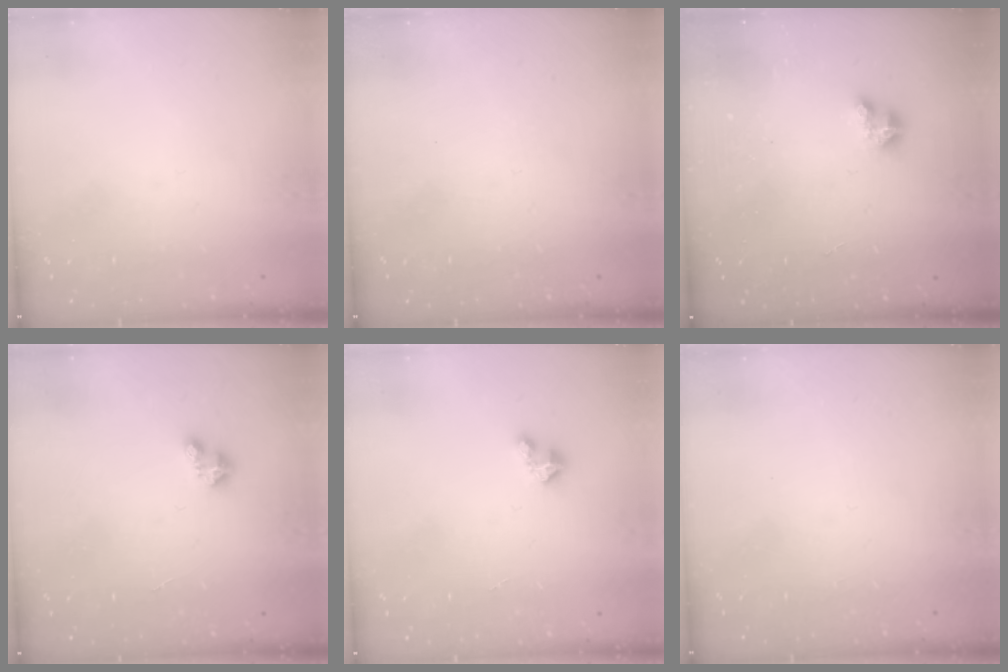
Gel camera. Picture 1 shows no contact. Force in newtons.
{"total": 0.0}
{"total": 2.9, "press": 2.9, "slide": 0.2}
{"total": 3.3, "press": 3.3, "slide": 0.2}
{"total": 1.5, "press": 1.5, "slide": 0.2}
{"total": 0.0}